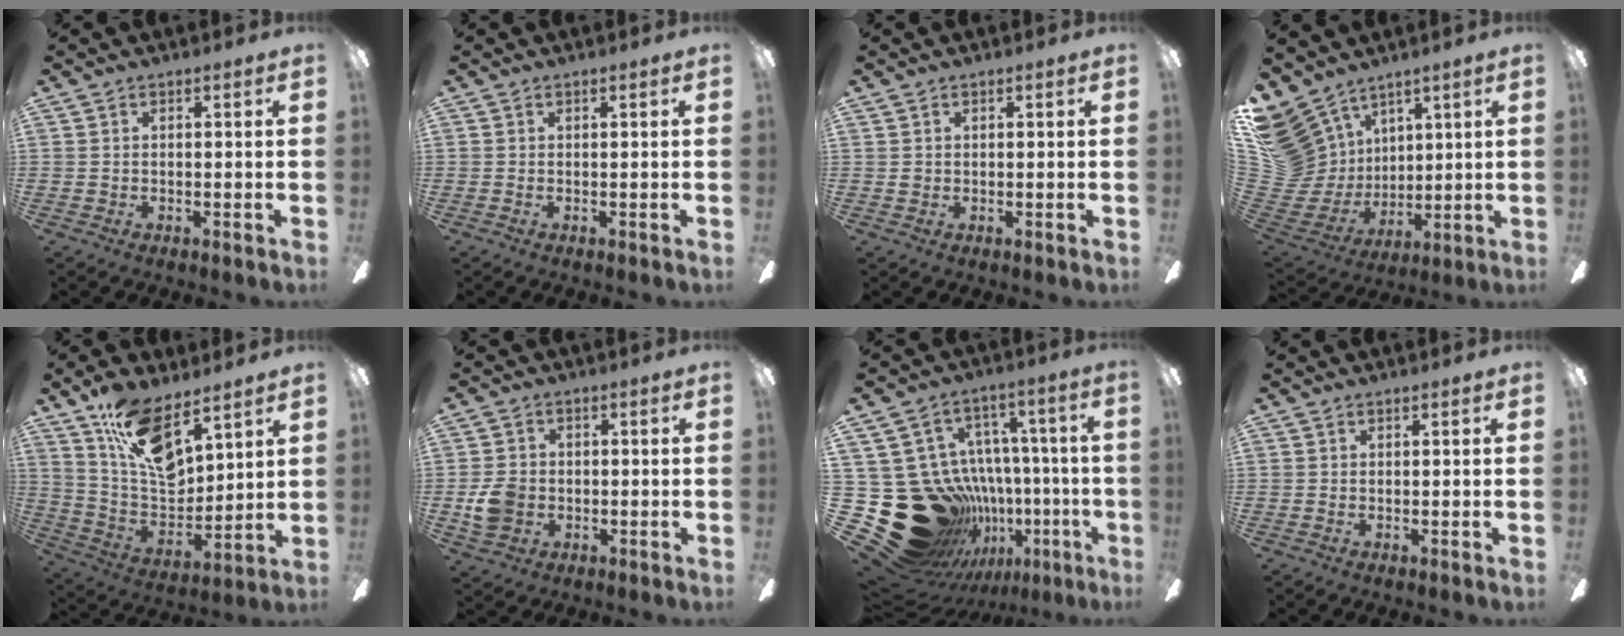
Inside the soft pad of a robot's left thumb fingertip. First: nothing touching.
{"total": 0.0}
{"total": 1.0, "force": [0.3, 1.0, 0.2], "torque": [-0.003, 0.006, 0.004]}
{"total": 17.0, "force": [9.4, 12.9, 5.9], "torque": [-0.180, -0.073, 0.193]}
{"total": 16.0, "force": [10.4, 7.4, 9.6], "torque": [-0.178, -0.048, 0.192]}
{"total": 6.6, "force": [-1.3, 5.6, 3.1], "torque": [-0.052, 0.012, -0.022]}
{"total": 29.4, "force": [-8.0, 23.8, 15.4], "torque": [-0.272, 0.003, -0.040]}
{"total": 0.0}